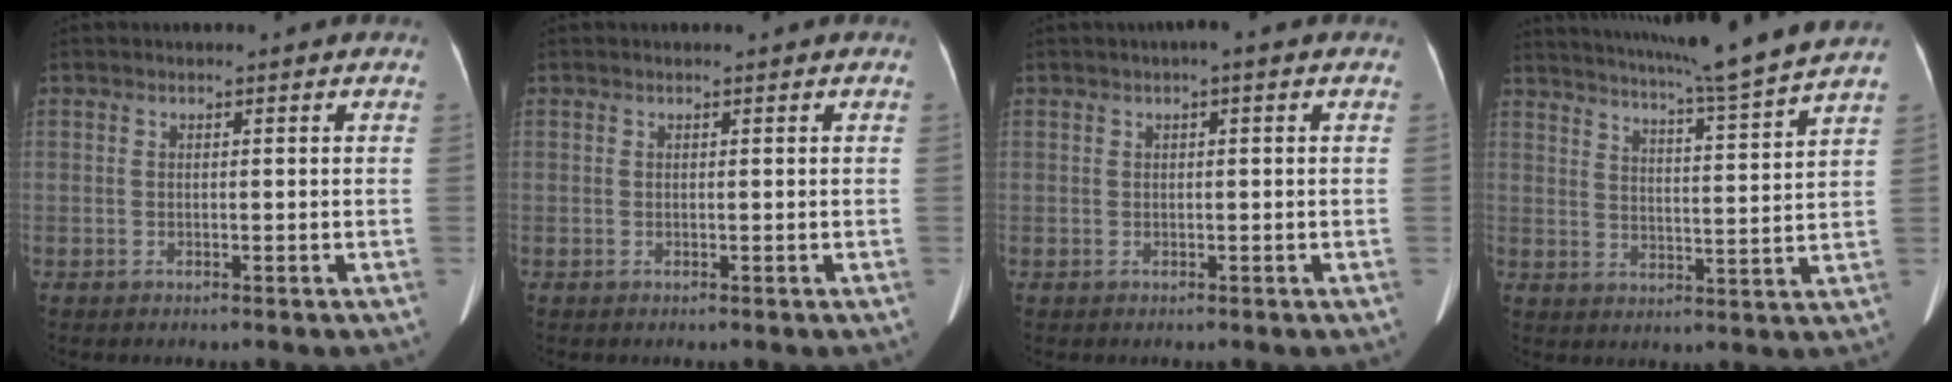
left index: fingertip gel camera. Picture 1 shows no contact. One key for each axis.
{"total": 0.0}
{"total": 1.4, "fx": 0.5, "fy": 0.1, "fz": 1.3, "tx": -0.023, "ty": 0.006, "tz": 0.005}
{"total": 16.5, "fx": 14.7, "fy": -2.2, "fz": 7.2, "tx": -0.125, "ty": -0.032, "tz": 0.201}